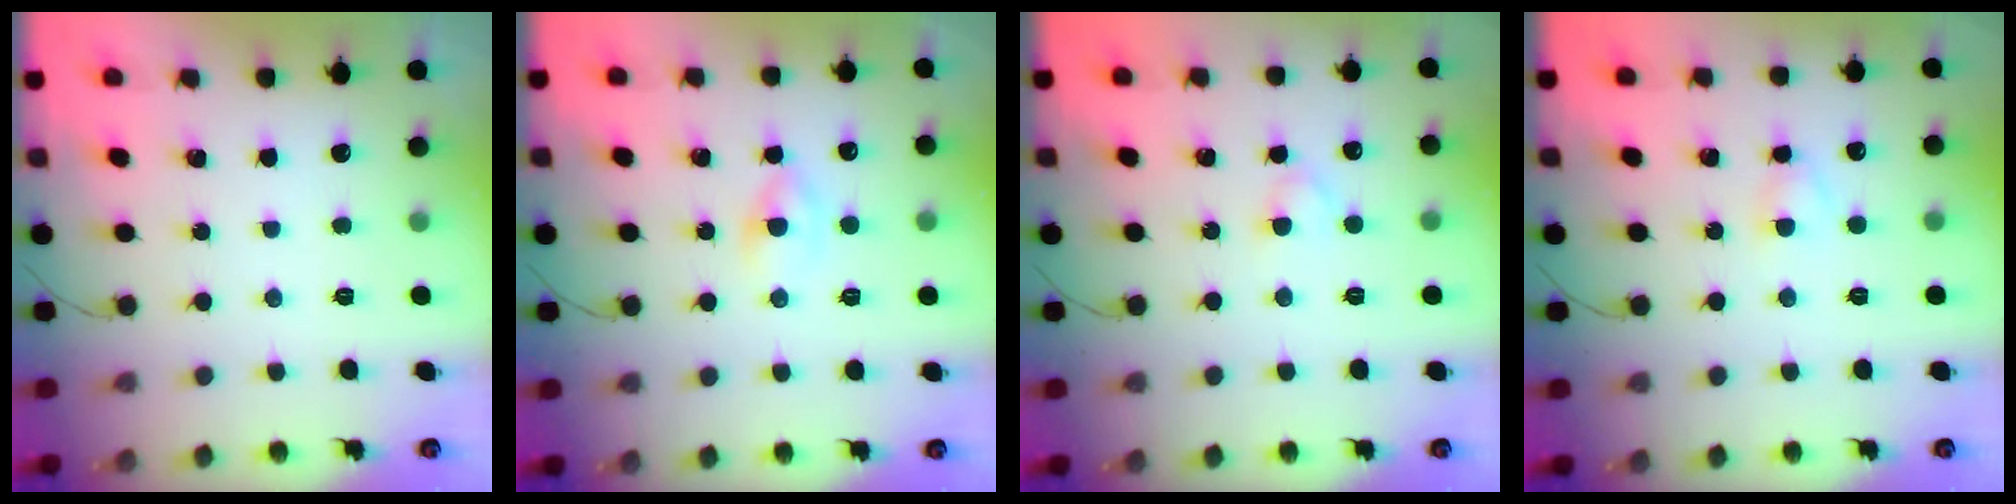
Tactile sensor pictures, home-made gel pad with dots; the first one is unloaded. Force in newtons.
{"total": 2.2, "press": 1.9, "slide": 1.1}
{"total": 2.0, "press": 1.7, "slide": 0.9}
{"total": 2.7, "press": 2.6, "slide": 0.9}